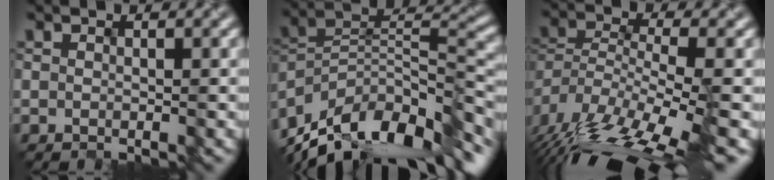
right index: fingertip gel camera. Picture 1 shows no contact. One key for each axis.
{"total": 13.5, "fx": -9.6, "fy": 6.1, "fz": 7.3, "tx": -0.153, "ty": 0.016, "tz": -0.163}
{"total": 14.1, "fx": -9.5, "fy": 4.5, "fz": 9.3, "tx": -0.181, "ty": -0.008, "tz": -0.139}